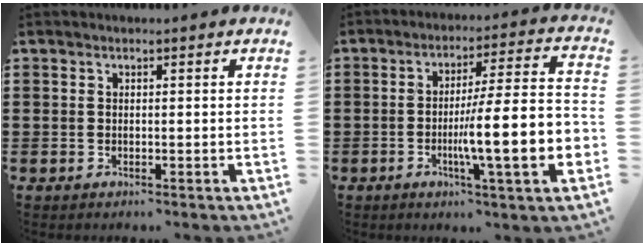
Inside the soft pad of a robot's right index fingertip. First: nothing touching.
{"total": 13.2, "force": [-3.6, 1.2, 12.6], "torque": [-0.210, -0.018, -0.072]}